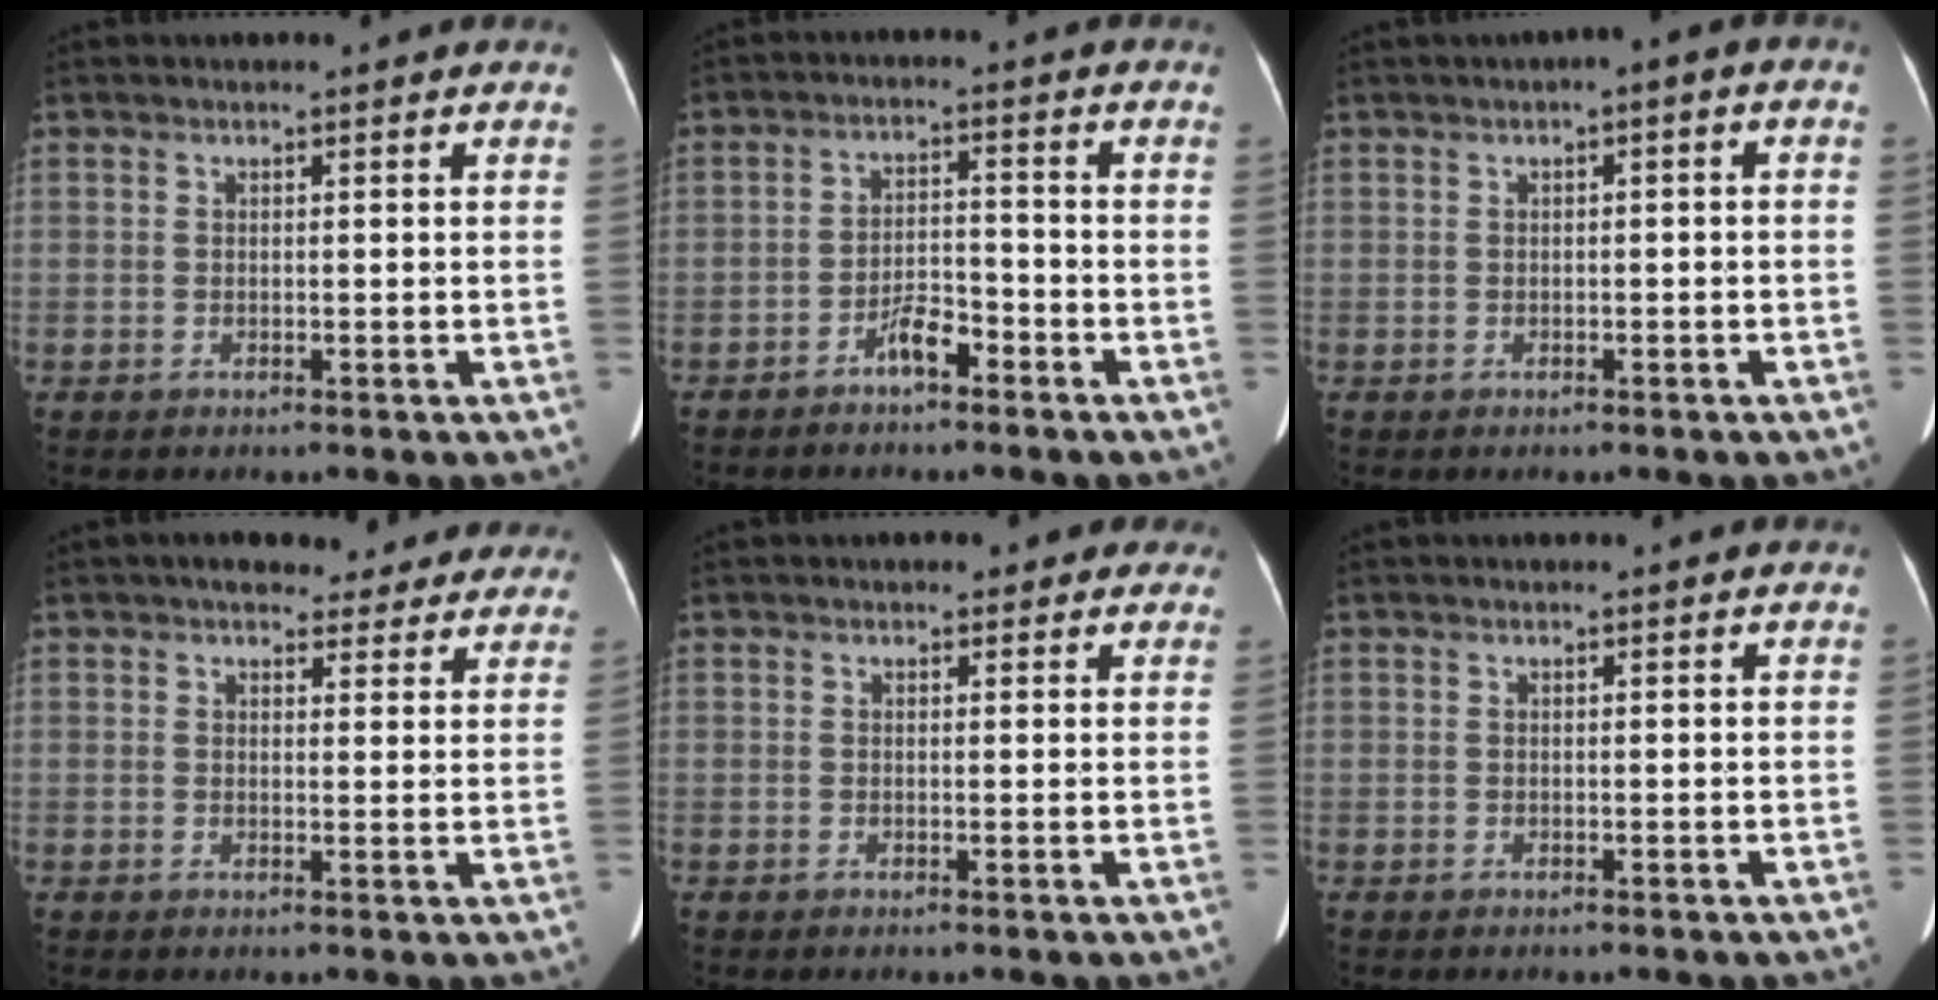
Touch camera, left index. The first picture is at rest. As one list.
[{"total": 4.1, "force": [-3.1, 1.1, 2.5], "torque": [-0.048, 0.006, -0.053]}, {"total": 1.9, "force": [-0.2, 0.6, 1.8], "torque": [-0.021, 0.015, -0.007]}, {"total": 11.3, "force": [9.7, 4.3, 3.7], "torque": [-0.012, 0.019, 0.104]}, {"total": 4.0, "force": [3.2, 2.0, 1.2], "torque": [0.008, 0.006, 0.025]}, {"total": 0.8, "force": [0.8, 0.0, 0.2], "torque": [-0.008, 0.005, 0.009]}]